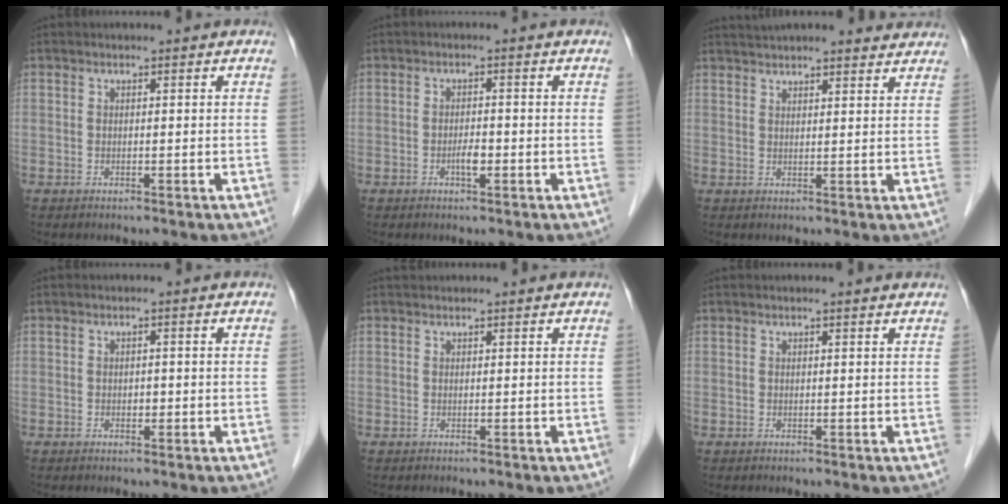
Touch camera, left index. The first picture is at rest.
{"total": 1.9, "force": [-0.8, 0.5, 1.7], "torque": [-0.031, 0.002, -0.012]}
{"total": 12.0, "force": [11.1, 1.8, 3.9], "torque": [-0.053, 0.028, 0.144]}
{"total": 0.8, "force": [-0.2, 0.6, 0.5], "torque": [-0.010, 0.002, -0.002]}
{"total": 1.4, "force": [1.3, 0.1, 0.2], "torque": [-0.007, 0.018, 0.022]}
{"total": 1.4, "force": [1.3, -0.1, 0.4], "torque": [-0.015, 0.004, 0.015]}